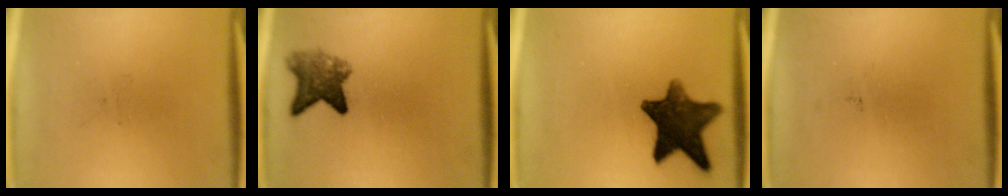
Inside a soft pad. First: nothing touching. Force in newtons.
{"total": 5.6}
{"total": 12.5}
{"total": 0.0}